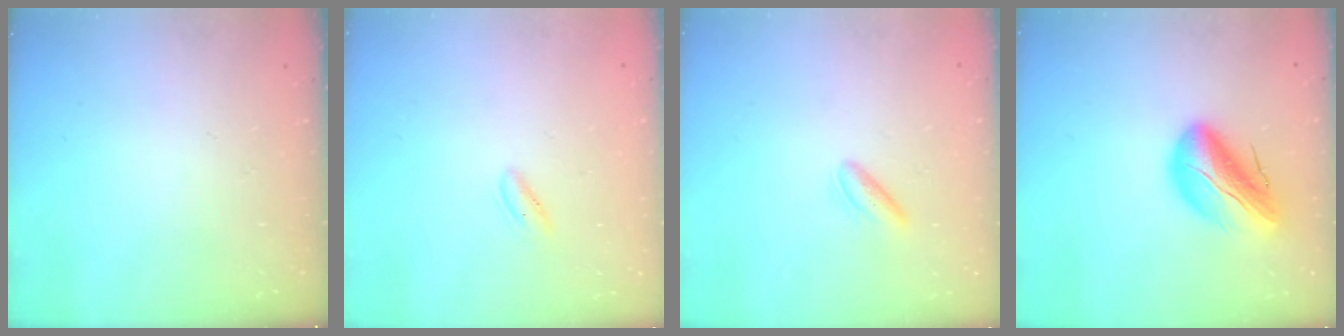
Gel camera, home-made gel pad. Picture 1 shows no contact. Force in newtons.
{"total": 2.1, "press": 2.0, "slide": 0.7}
{"total": 2.4, "press": 2.2, "slide": 0.9}
{"total": 17.3, "press": 16.7, "slide": 4.2}